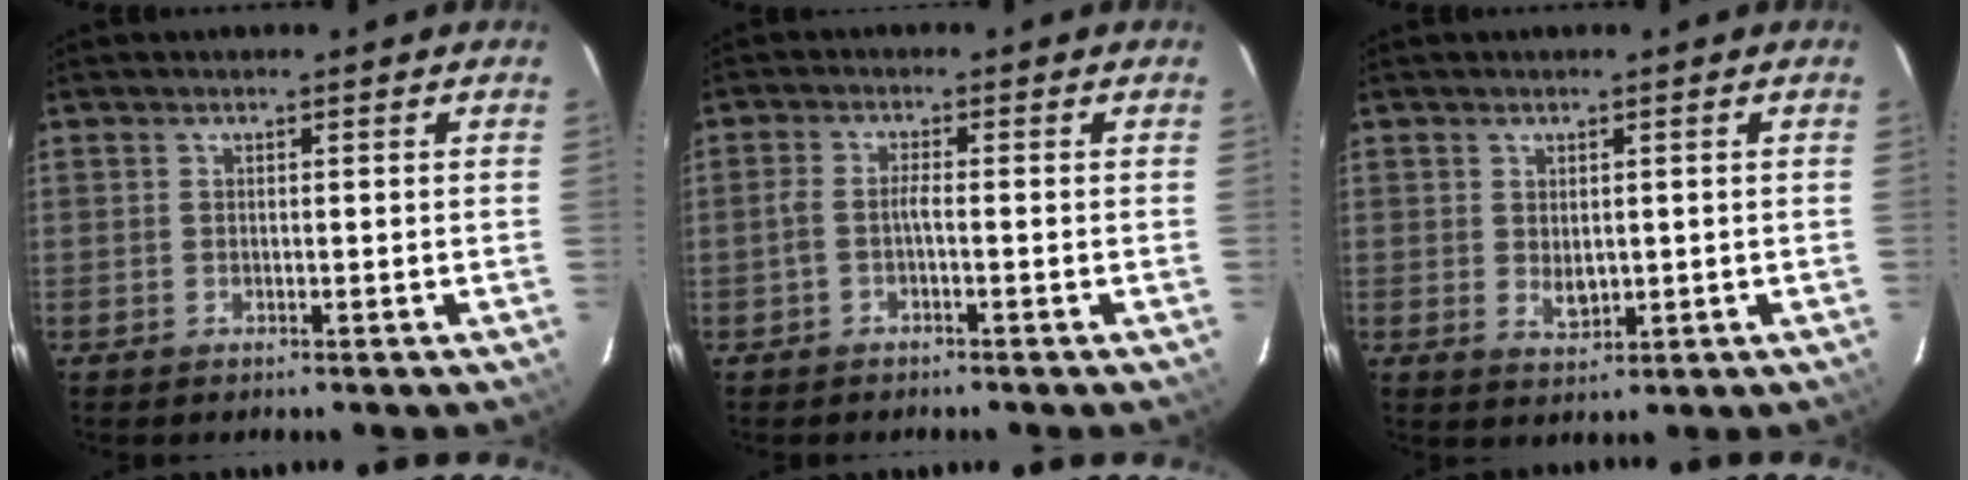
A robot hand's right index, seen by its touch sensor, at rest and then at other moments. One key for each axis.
{"total": 2.0, "fx": -1.1, "fy": 0.0, "fz": 1.7, "tx": -0.039, "ty": 0.004, "tz": -0.023}
{"total": 3.2, "fx": 0.1, "fy": 2.1, "fz": 2.3, "tx": -0.038, "ty": -0.005, "tz": 0.008}